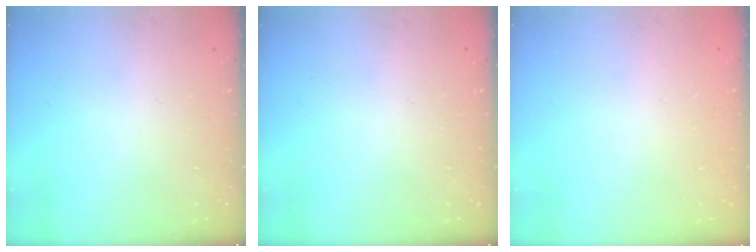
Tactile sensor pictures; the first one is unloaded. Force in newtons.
{"total": 0.0}
{"total": 0.0}